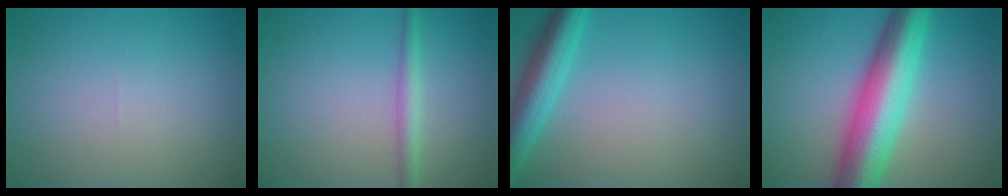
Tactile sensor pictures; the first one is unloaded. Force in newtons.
{"total": 2.0, "press": 2.0, "slide": 0.1}
{"total": 5.1, "press": 5.1, "slide": 0.3}
{"total": 9.9, "press": 9.9, "slide": 0.2}